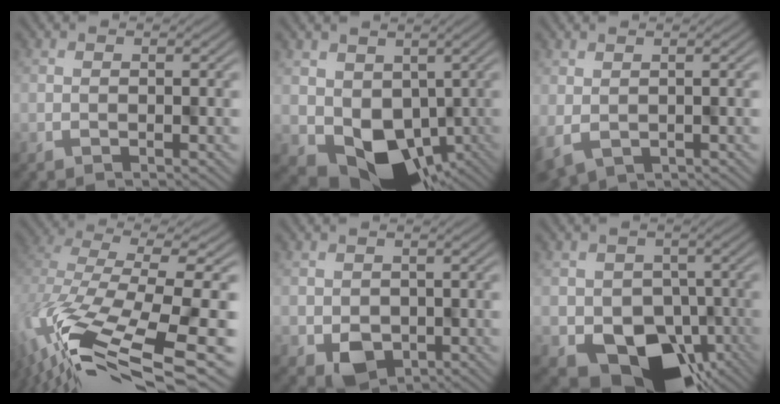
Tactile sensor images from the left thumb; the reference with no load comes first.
{"total": 9.9, "force": [-0.6, 8.0, 5.9], "torque": [-0.095, -0.042, 0.013]}
{"total": 3.4, "force": [-0.9, 2.3, 2.3], "torque": [-0.048, -0.018, -0.008]}
{"total": 14.2, "force": [-4.8, 5.2, 12.2], "torque": [-0.296, -0.017, -0.060]}
{"total": 4.2, "force": [-0.8, 3.6, 2.1], "torque": [-0.036, -0.020, -0.007]}
{"total": 13.4, "force": [-5.5, 10.1, 7.0], "torque": [-0.114, -0.045, -0.072]}